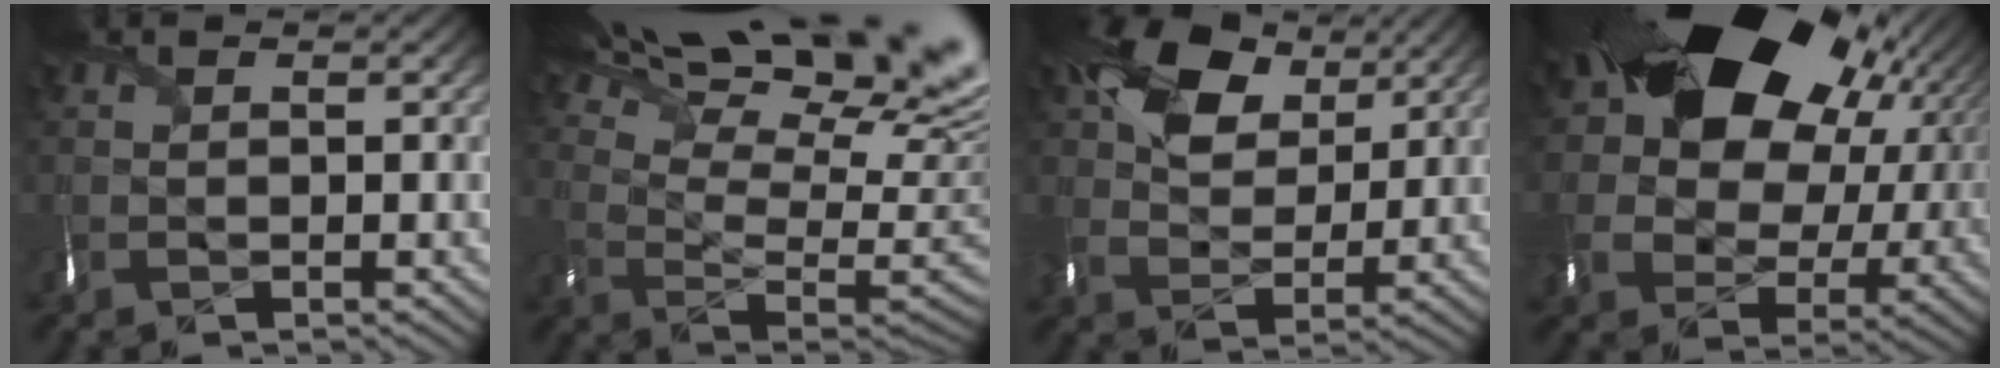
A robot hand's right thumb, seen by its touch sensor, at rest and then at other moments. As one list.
[{"total": 19.1, "force": [12.5, 6.1, 13.2], "torque": [-0.221, 0.044, 0.185]}, {"total": 10.6, "force": [4.9, 7.1, 6.1], "torque": [-0.120, 0.010, 0.083]}, {"total": 20.1, "force": [7.3, 15.0, 11.3], "torque": [-0.232, 0.026, 0.132]}]